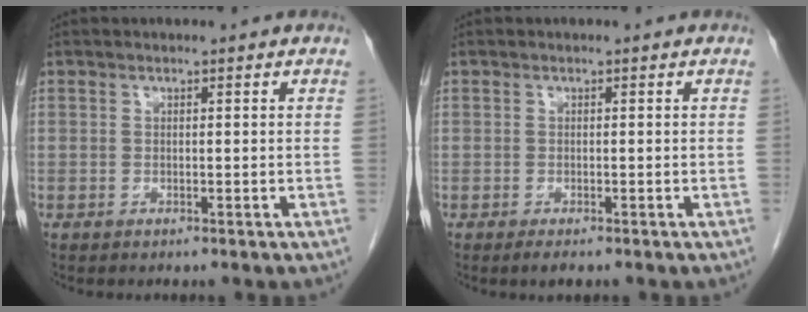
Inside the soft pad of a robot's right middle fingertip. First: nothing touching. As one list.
[{"total": 1.5, "force": [-1.1, 0.3, 1.0], "torque": [-0.022, -0.006, -0.014]}]